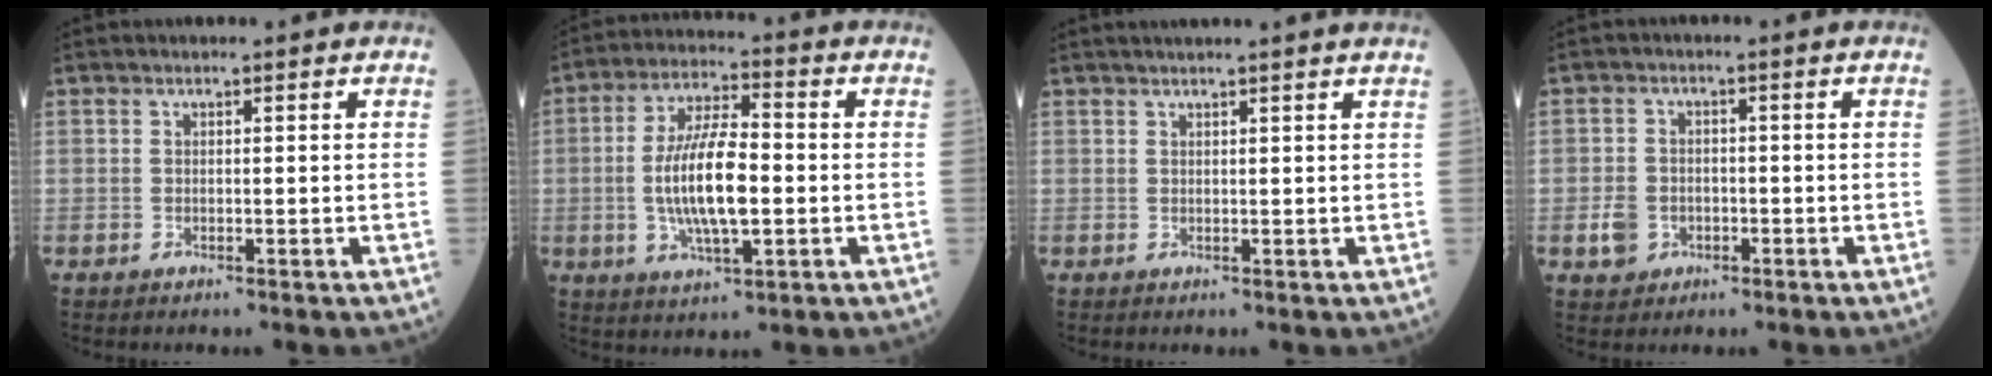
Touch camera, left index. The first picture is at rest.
{"total": 11.4, "force": [-1.2, 3.2, 10.9], "torque": [-0.218, 0.003, -0.023]}
{"total": 5.0, "force": [4.4, -0.9, 2.3], "torque": [-0.025, 0.021, 0.052]}
{"total": 3.9, "force": [-1.5, 3.3, 1.5], "torque": [-0.032, 0.003, -0.019]}